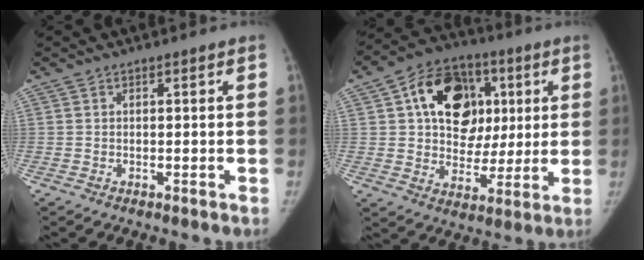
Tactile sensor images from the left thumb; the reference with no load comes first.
{"total": 18.6, "force": [4.8, 13.8, 11.5], "torque": [-0.136, 0.006, 0.077]}